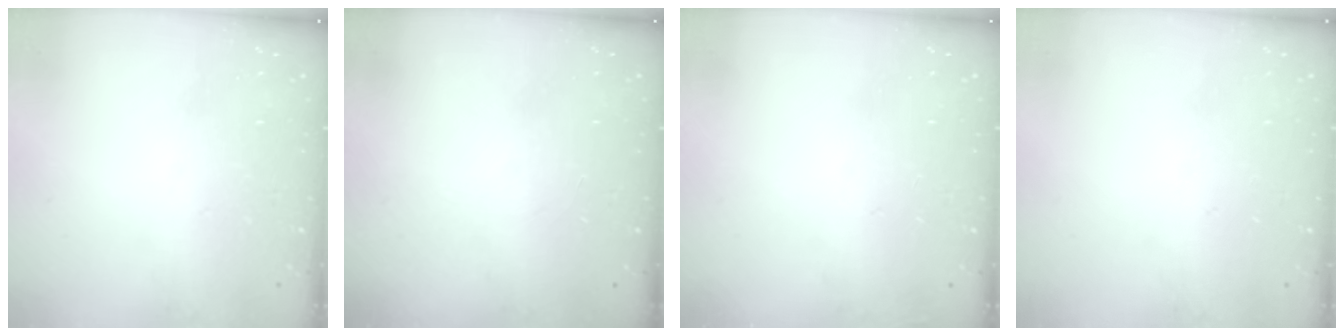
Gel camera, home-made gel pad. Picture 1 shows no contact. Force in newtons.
{"total": 0.0}
{"total": 2.3, "press": 2.2, "slide": 0.8}
{"total": 0.0}